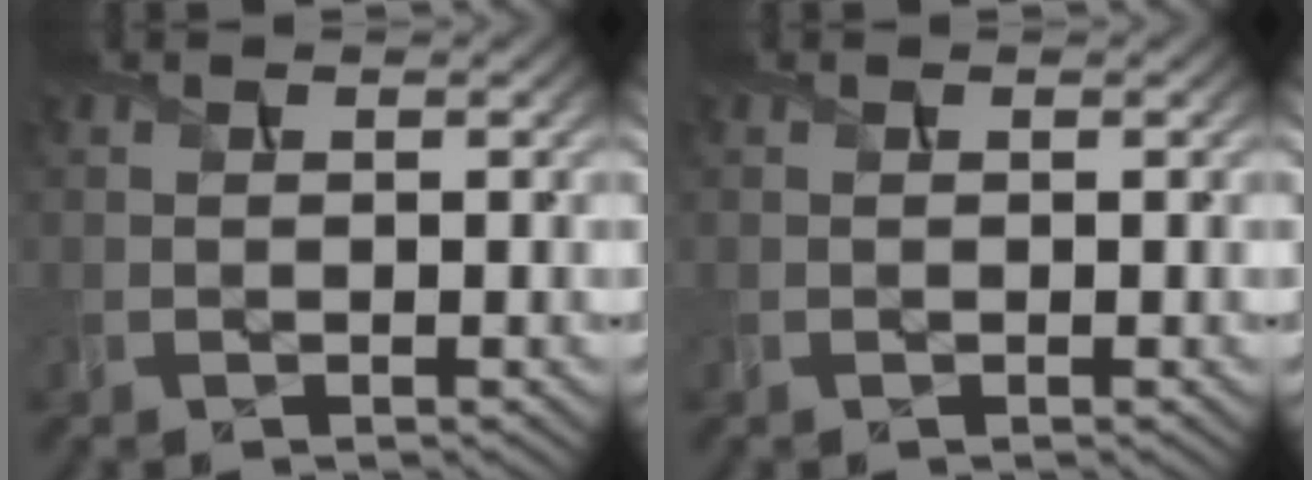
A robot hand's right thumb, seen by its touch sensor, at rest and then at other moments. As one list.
[{"total": 0.0}]